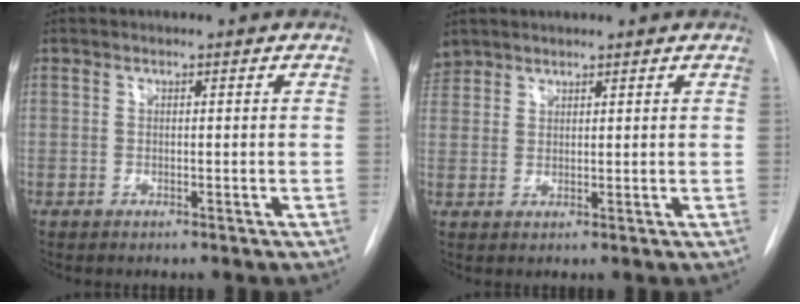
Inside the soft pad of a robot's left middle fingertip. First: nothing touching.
{"total": 3.6, "force": [3.2, 1.7, 0.0], "torque": [0.003, 0.014, 0.061]}